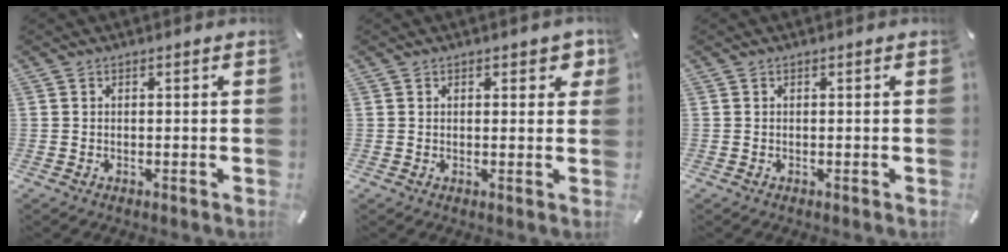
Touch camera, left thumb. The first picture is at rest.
{"total": 2.8, "force": [1.4, 1.7, 1.8], "torque": [-0.015, -0.002, 0.018]}
{"total": 0.0}